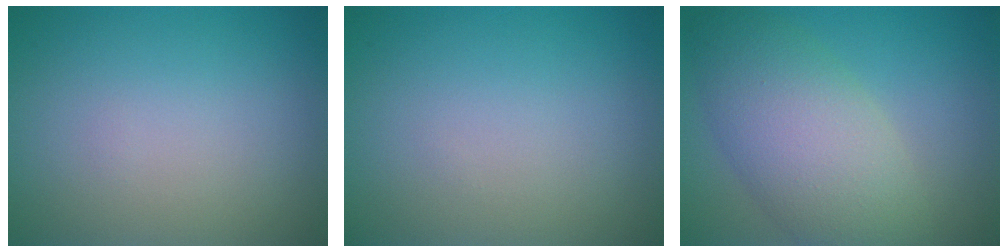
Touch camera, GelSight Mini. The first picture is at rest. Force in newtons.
{"total": 0.0}
{"total": 7.7, "press": 7.7, "slide": 0.5}